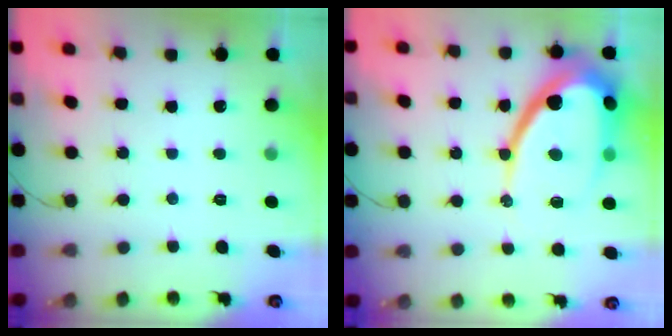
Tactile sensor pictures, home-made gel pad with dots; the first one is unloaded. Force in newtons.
{"total": 18.7, "press": 18.6, "slide": 1.5}